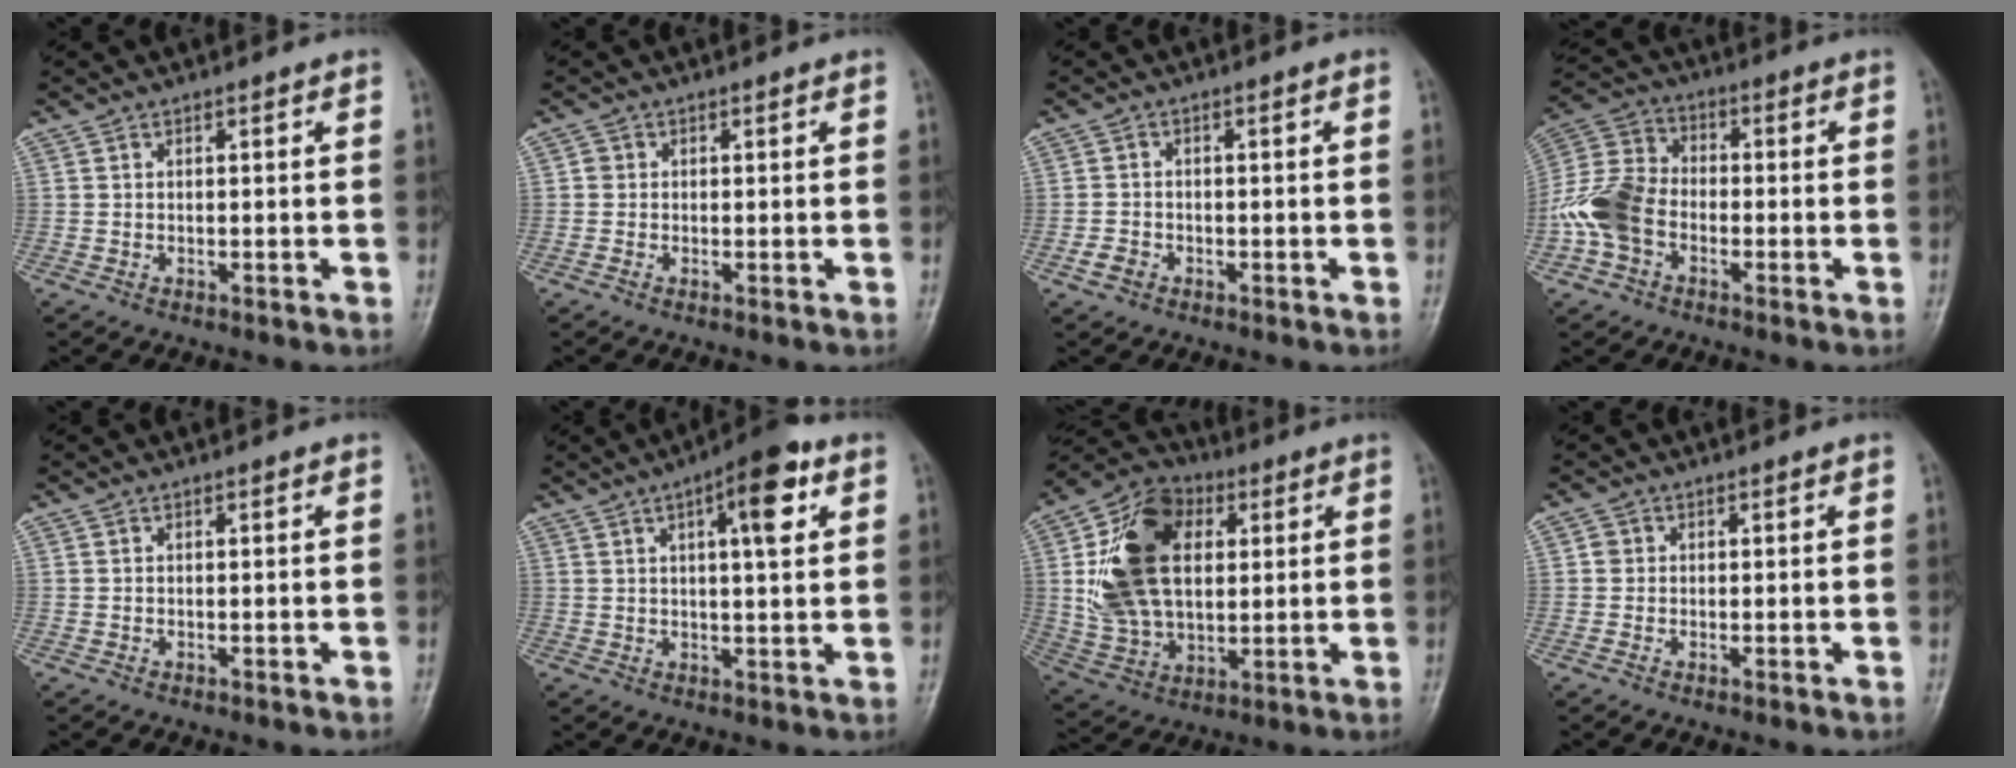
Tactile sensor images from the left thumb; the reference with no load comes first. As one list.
[{"total": 0.8, "force": [-0.1, 0.7, 0.2], "torque": [0.000, 0.001, -0.005]}, {"total": 2.5, "force": [-1.3, 1.8, 1.0], "torque": [-0.019, 0.009, -0.024]}, {"total": 11.0, "force": [-3.2, 8.0, 6.9], "torque": [-0.141, 0.031, -0.073]}, {"total": 0.0}, {"total": 9.8, "force": [3.9, 3.0, 8.5], "torque": [-0.110, 0.002, 0.052]}, {"total": 19.6, "force": [4.0, 13.2, 13.9], "torque": [-0.228, 0.000, 0.077]}, {"total": 1.0, "force": [0.0, 1.0, 0.3], "torque": [0.000, 0.002, -0.002]}]